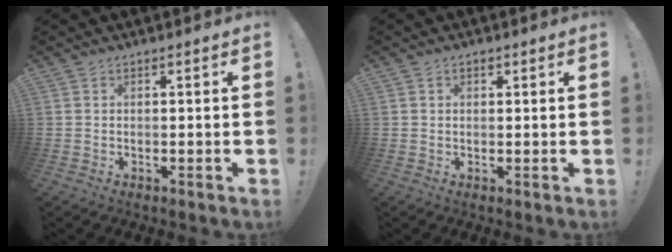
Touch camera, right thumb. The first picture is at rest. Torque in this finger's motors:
{"motor_torque": [-0.16, -0.35, 0.05, 0.07, 0.08]}